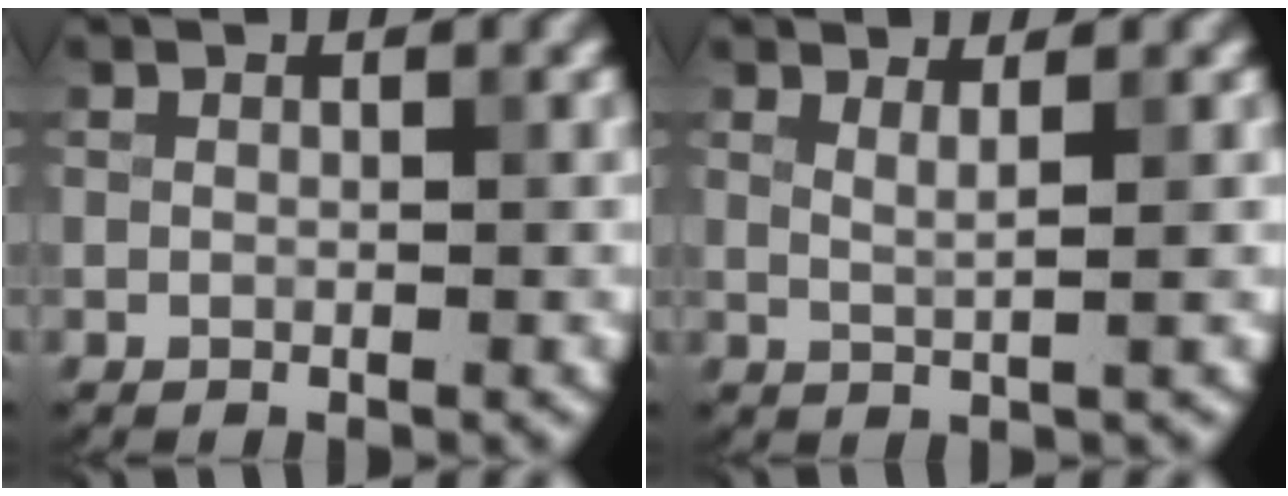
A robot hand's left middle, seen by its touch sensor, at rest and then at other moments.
{"total": 1.5, "force": [0.9, 0.5, 1.1], "torque": [-0.007, -0.002, 0.010]}